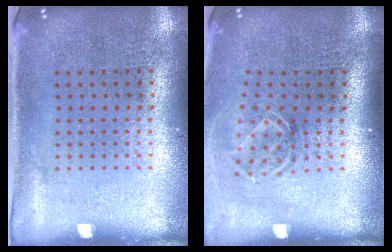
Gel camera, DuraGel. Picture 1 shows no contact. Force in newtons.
{"total": 1.7, "press": 1.3, "slide": 1.2}